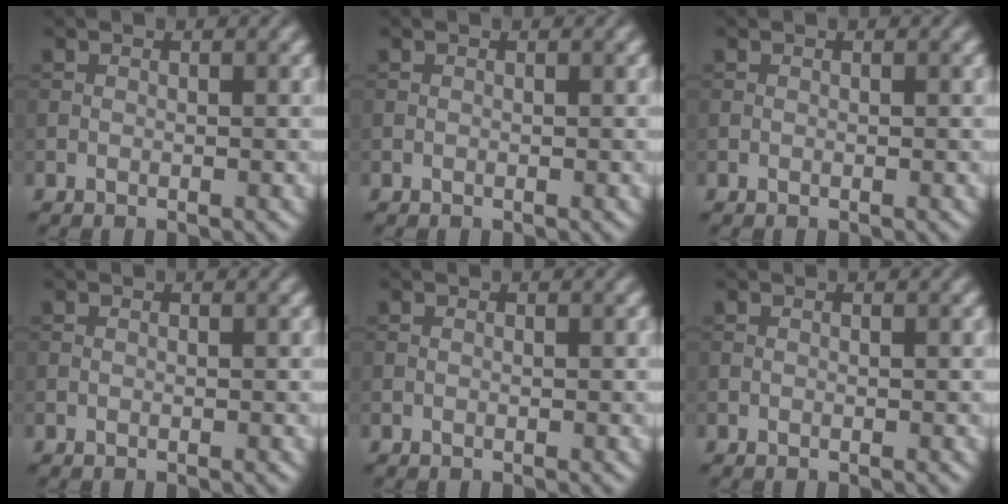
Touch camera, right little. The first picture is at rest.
{"total": 0.0}
{"total": 0.0}
{"total": 0.0}
{"total": 0.0}
{"total": 0.0}